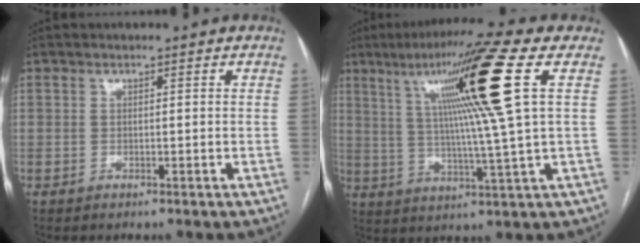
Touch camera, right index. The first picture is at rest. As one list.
[{"total": 16.3, "force": [5.8, -2.4, 15.1], "torque": [-0.246, 0.014, 0.092]}]